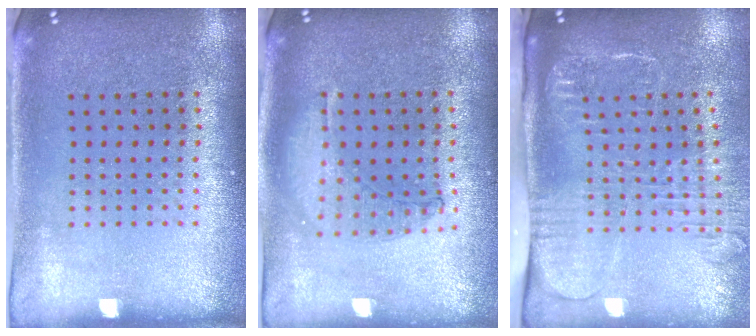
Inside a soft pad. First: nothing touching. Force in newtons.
{"total": 0.9, "press": 0.9, "slide": 0.1}
{"total": 2.7, "press": 2.1, "slide": 1.7}